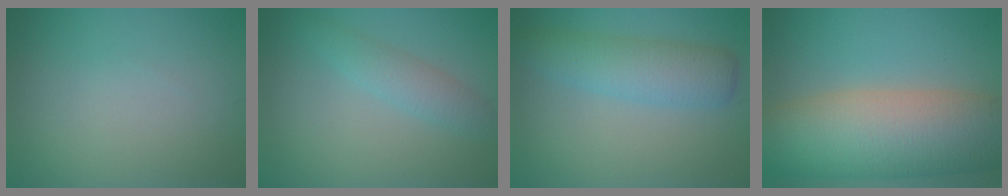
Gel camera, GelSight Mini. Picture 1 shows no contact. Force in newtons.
{"total": 2.4, "press": 2.4, "slide": 0.1}
{"total": 4.5, "press": 4.5, "slide": 0.1}
{"total": 13.2, "press": 13.2, "slide": 0.7}